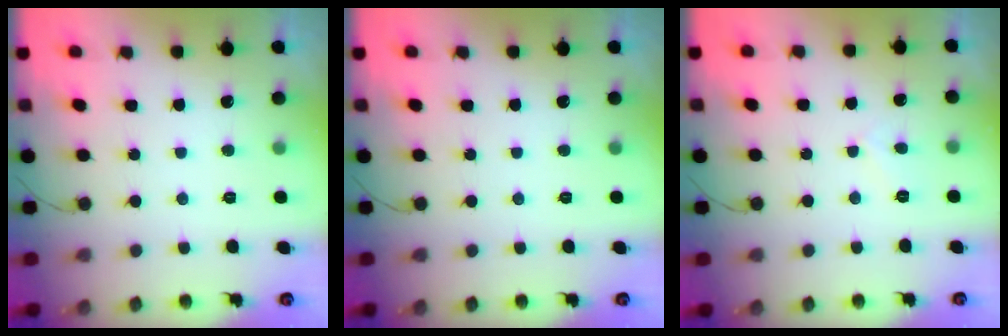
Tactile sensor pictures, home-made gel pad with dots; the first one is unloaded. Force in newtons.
{"total": 0.0}
{"total": 2.8, "press": 2.8, "slide": 0.3}